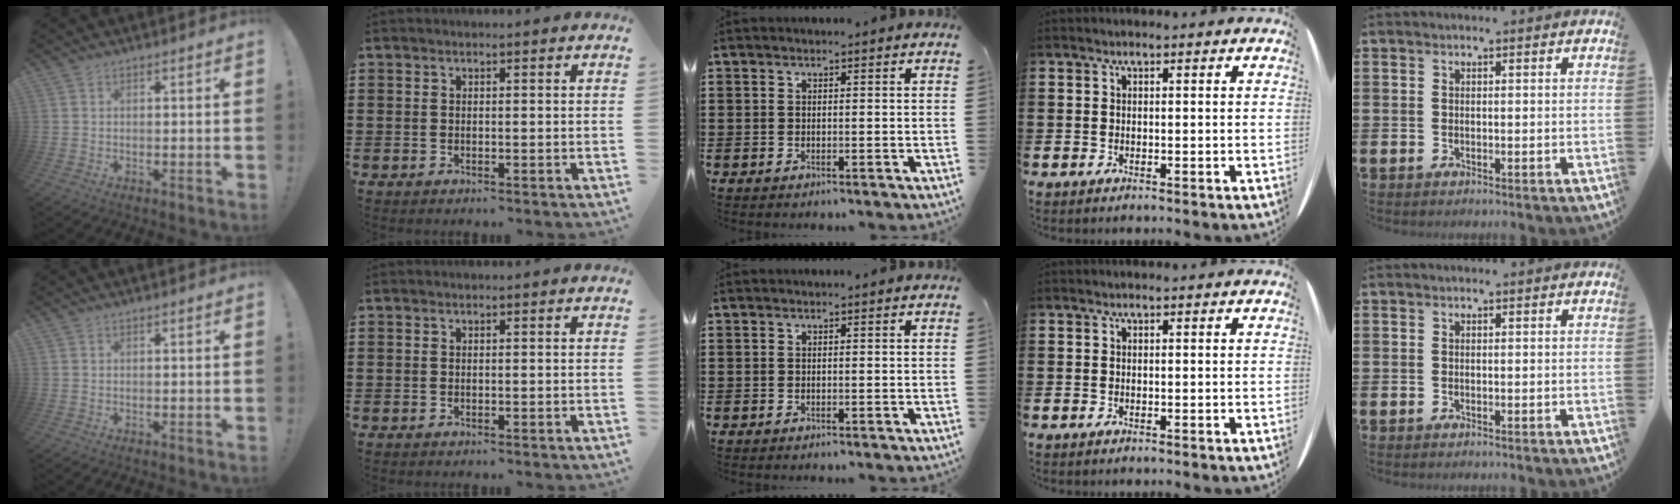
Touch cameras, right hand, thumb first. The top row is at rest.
{}